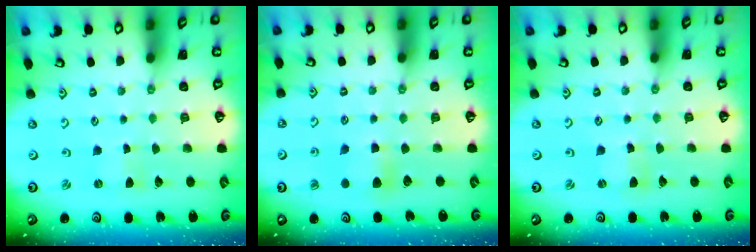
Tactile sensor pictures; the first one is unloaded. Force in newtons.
{"total": 6.4, "press": 6.3, "slide": 0.9}
{"total": 2.5, "press": 2.5, "slide": 0.2}